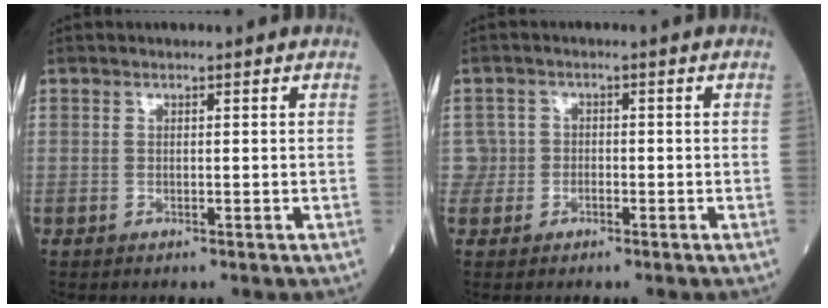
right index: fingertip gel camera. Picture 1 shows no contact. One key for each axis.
{"total": 2.6, "fx": -0.8, "fy": 2.5, "fz": -0.3, "tx": 0.017, "ty": 0.012, "tz": -0.020}